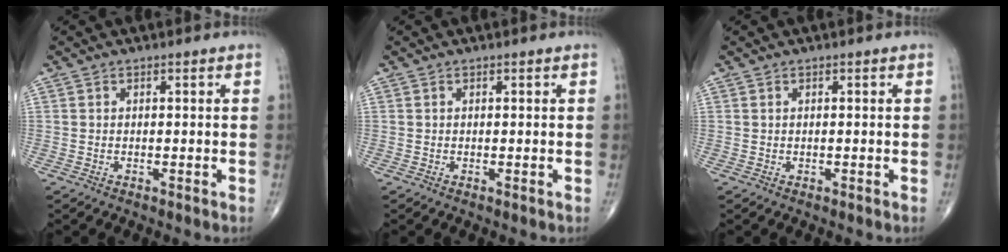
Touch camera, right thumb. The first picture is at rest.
{"total": 0.0}
{"total": 0.0}